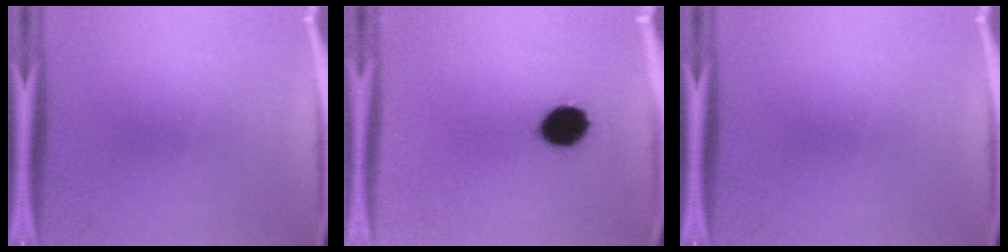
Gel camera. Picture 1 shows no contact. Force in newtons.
{"total": 10.9}
{"total": 0.0}